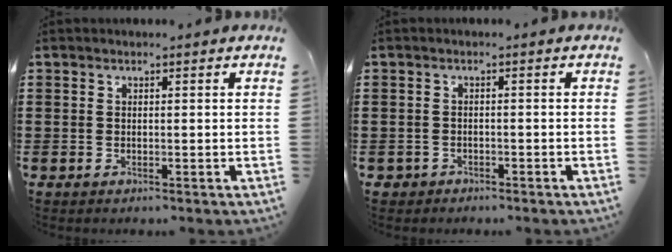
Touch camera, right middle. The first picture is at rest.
{"total": 1.1, "force": [-0.9, 0.5, -0.1], "torque": [-0.002, 0.001, -0.021]}